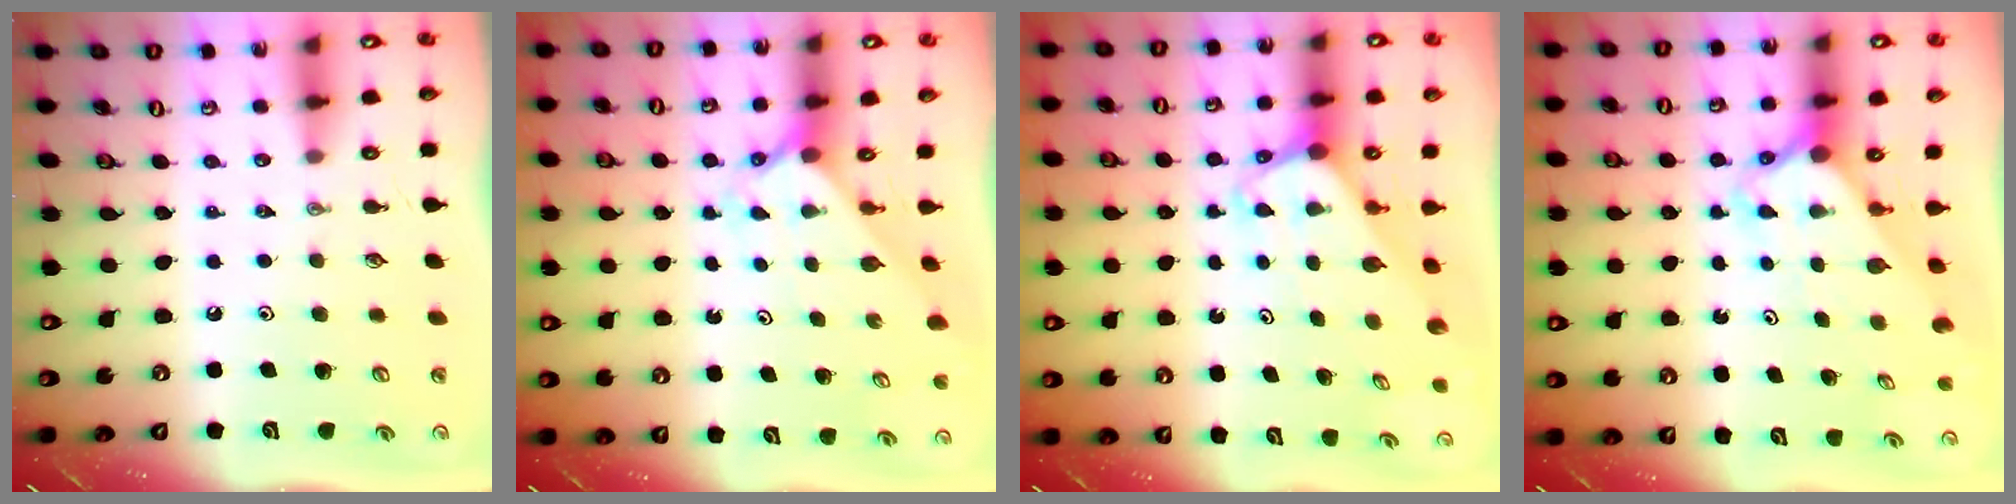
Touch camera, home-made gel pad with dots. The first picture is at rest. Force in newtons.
{"total": 2.0, "press": 2.0, "slide": 0.2}
{"total": 2.2, "press": 2.2, "slide": 0.1}
{"total": 2.7, "press": 2.7, "slide": 0.2}